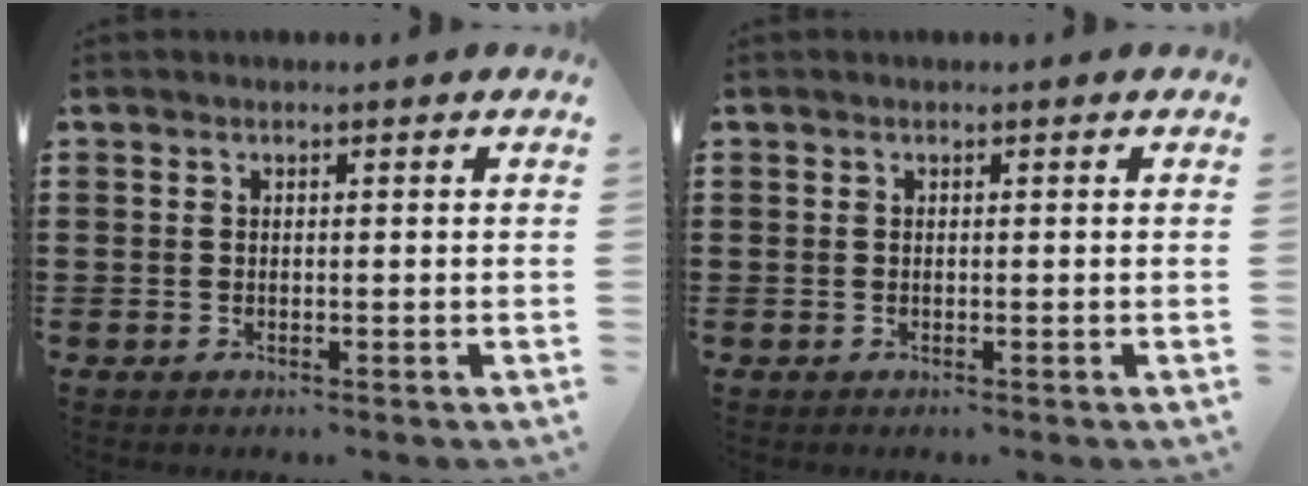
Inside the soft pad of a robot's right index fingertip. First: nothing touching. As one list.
[{"total": 0.0}]